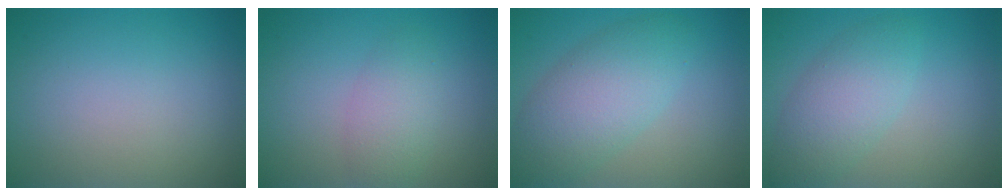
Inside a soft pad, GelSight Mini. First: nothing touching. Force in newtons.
{"total": 2.7, "press": 2.7, "slide": 0.2}
{"total": 5.9, "press": 5.9, "slide": 0.2}
{"total": 4.2, "press": 4.2, "slide": 0.1}